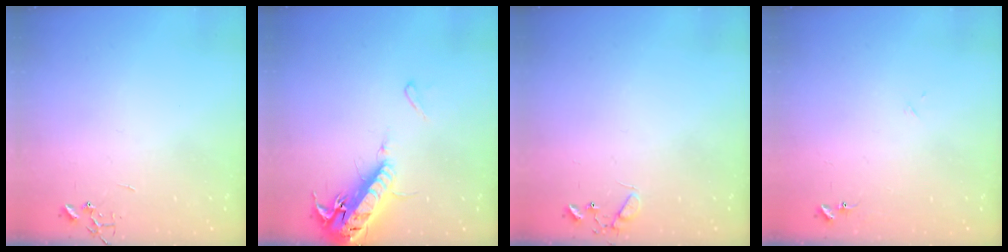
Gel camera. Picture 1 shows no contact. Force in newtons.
{"total": 17.4, "press": 16.9, "slide": 4.1}
{"total": 6.1, "press": 6.1, "slide": 0.5}
{"total": 7.8, "press": 7.8, "slide": 0.6}